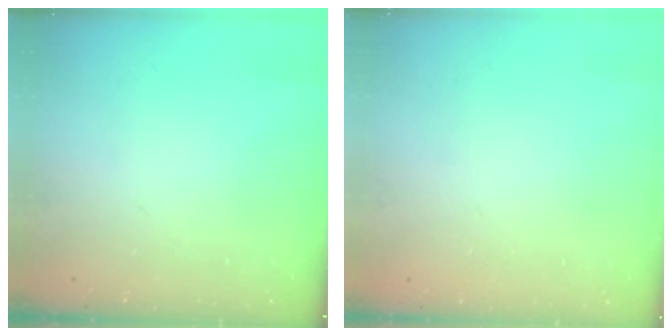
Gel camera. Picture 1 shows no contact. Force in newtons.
{"total": 2.2, "press": 2.2, "slide": 0.1}